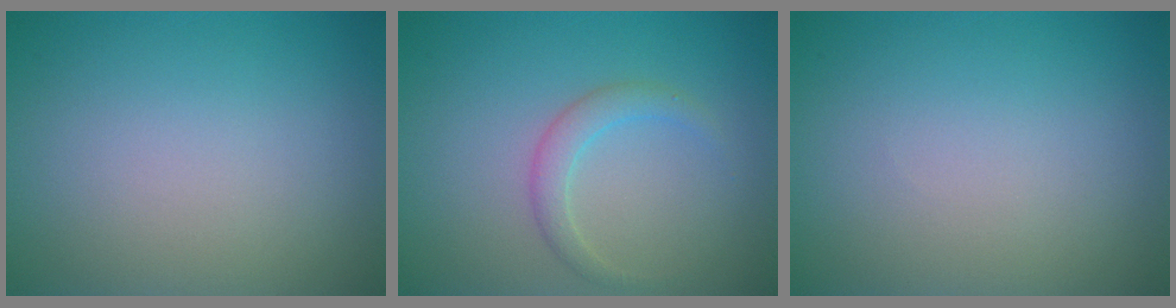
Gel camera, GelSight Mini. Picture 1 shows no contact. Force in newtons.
{"total": 1.8, "press": 1.8, "slide": 0.1}
{"total": 0.0}